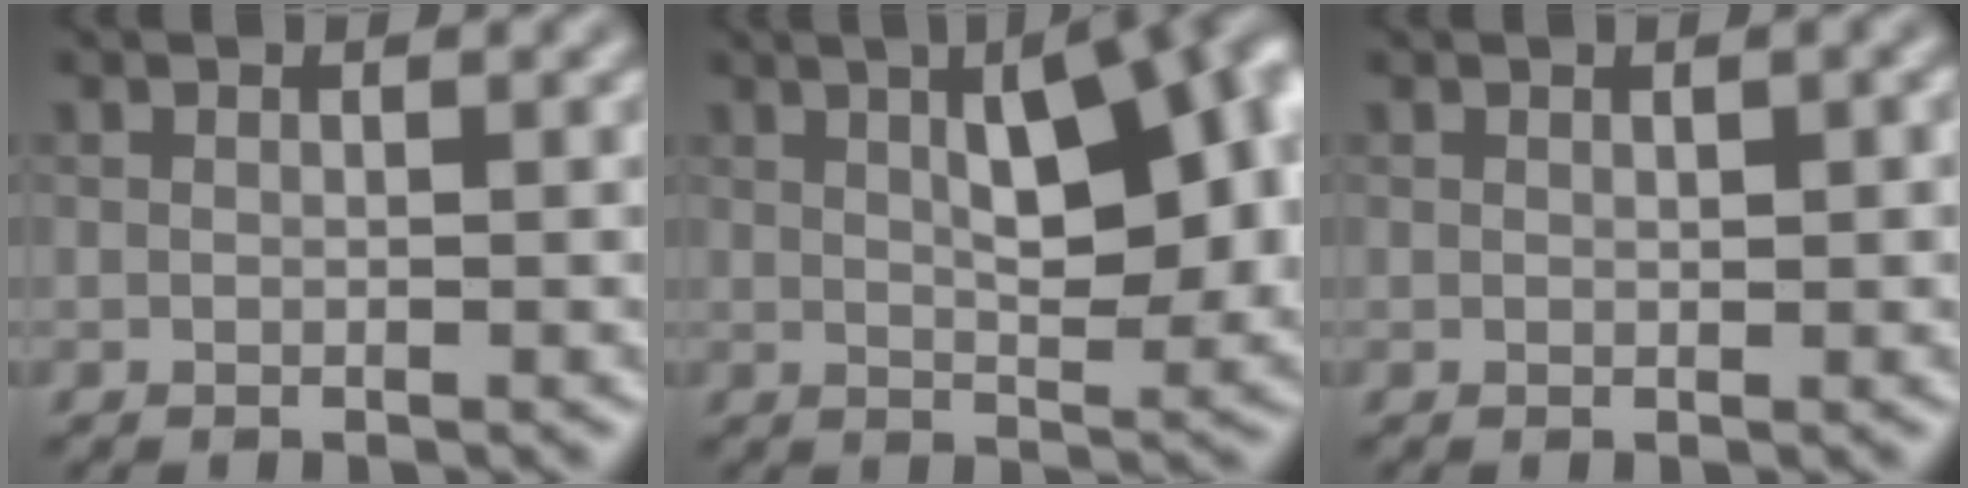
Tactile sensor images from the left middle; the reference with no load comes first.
{"total": 10.2, "force": [2.4, 3.7, 9.1], "torque": [-0.113, 0.017, 0.031]}
{"total": 0.9, "force": [0.3, 0.2, 0.8], "torque": [-0.012, 0.003, 0.006]}